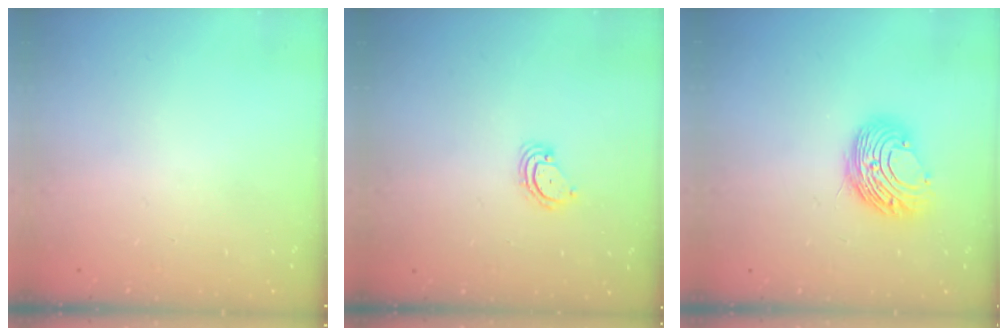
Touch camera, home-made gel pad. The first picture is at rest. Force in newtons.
{"total": 3.8, "press": 3.8, "slide": 0.3}
{"total": 10.6, "press": 10.6, "slide": 0.5}